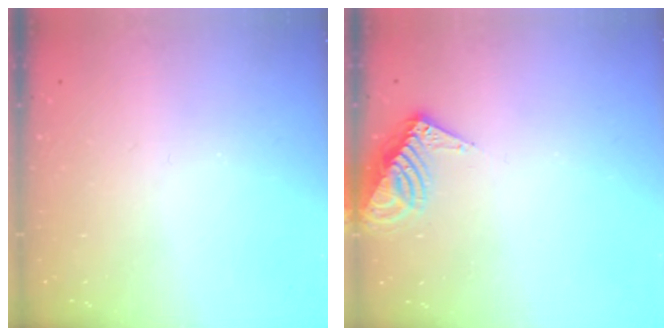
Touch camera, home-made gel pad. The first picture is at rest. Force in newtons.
{"total": 8.9, "press": 8.9, "slide": 0.7}